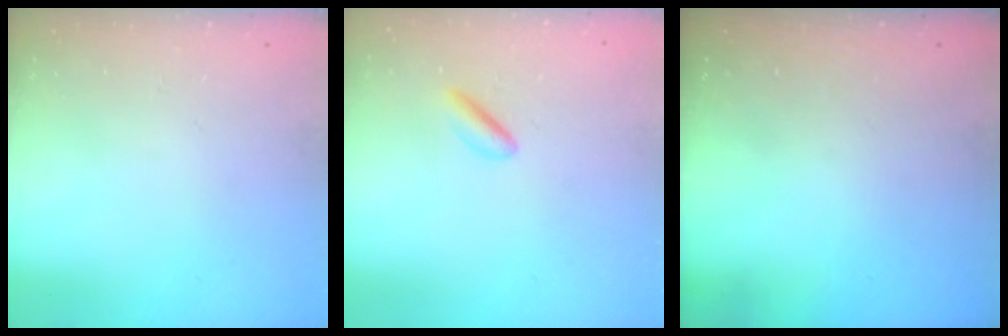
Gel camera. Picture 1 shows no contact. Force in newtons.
{"total": 2.6, "press": 2.5, "slide": 1.0}
{"total": 0.0}